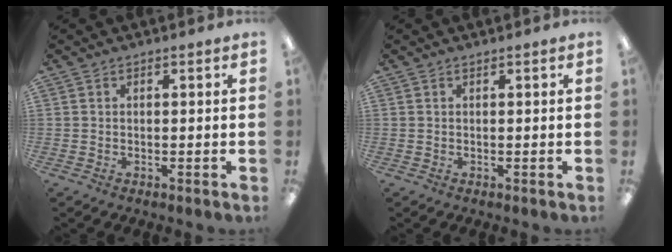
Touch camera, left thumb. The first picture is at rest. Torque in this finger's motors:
{"motor_torque": [0.00, 0.00, 0.00, 0.00, 0.00]}